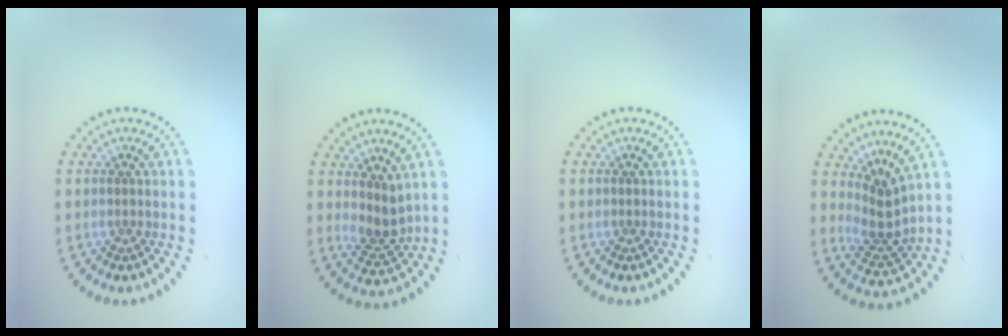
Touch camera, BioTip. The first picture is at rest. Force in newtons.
{"total": 2.6, "press": 2.1, "slide": 1.6}
{"total": 0.0}
{"total": 2.9, "press": 1.9, "slide": 2.1}